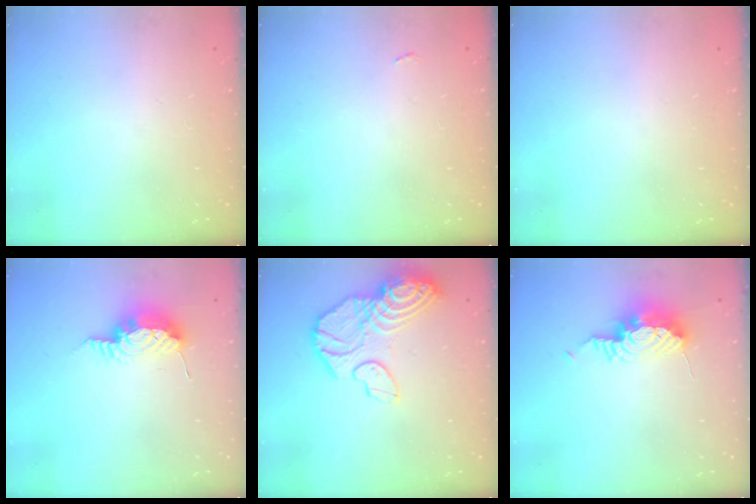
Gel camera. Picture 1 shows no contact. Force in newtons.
{"total": 2.2, "press": 2.2, "slide": 0.3}
{"total": 0.0}
{"total": 8.9, "press": 8.7, "slide": 1.8}
{"total": 17.7, "press": 17.6, "slide": 1.8}
{"total": 10.9, "press": 10.7, "slide": 2.3}